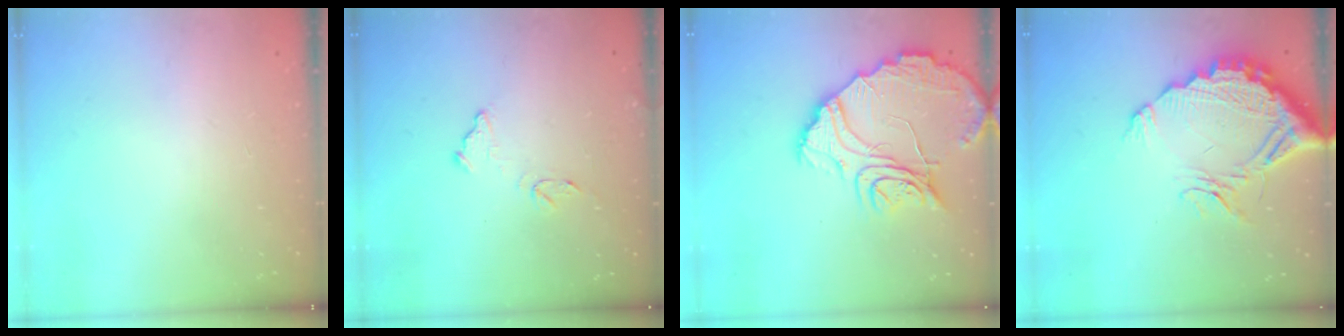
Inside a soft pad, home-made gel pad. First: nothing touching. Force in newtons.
{"total": 10.3, "press": 10.3, "slide": 0.4}
{"total": 15.2, "press": 15.1, "slide": 1.6}
{"total": 16.1, "press": 16.0, "slide": 1.5}